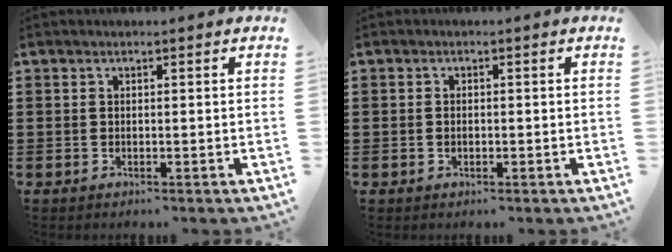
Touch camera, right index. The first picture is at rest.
{"total": 0.8, "force": [-0.2, 0.4, 0.7], "torque": [-0.016, -0.001, -0.004]}